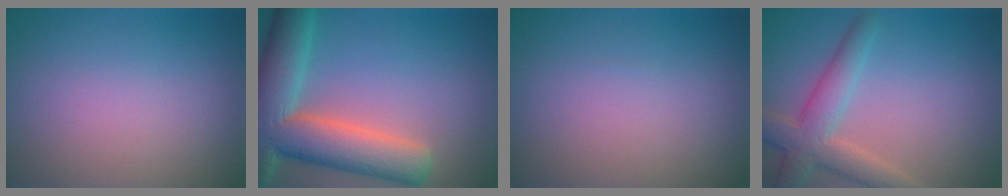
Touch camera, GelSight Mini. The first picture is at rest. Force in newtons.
{"total": 11.0, "press": 11.0, "slide": 0.9}
{"total": 0.0}
{"total": 4.8, "press": 4.8, "slide": 0.3}